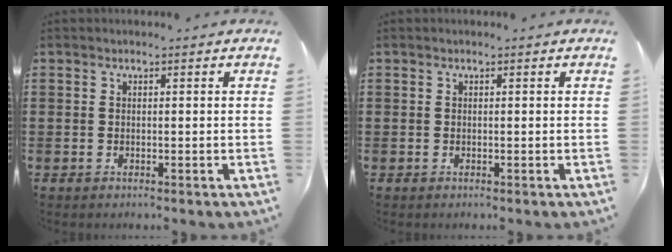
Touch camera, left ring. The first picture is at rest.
{"total": 0.0}